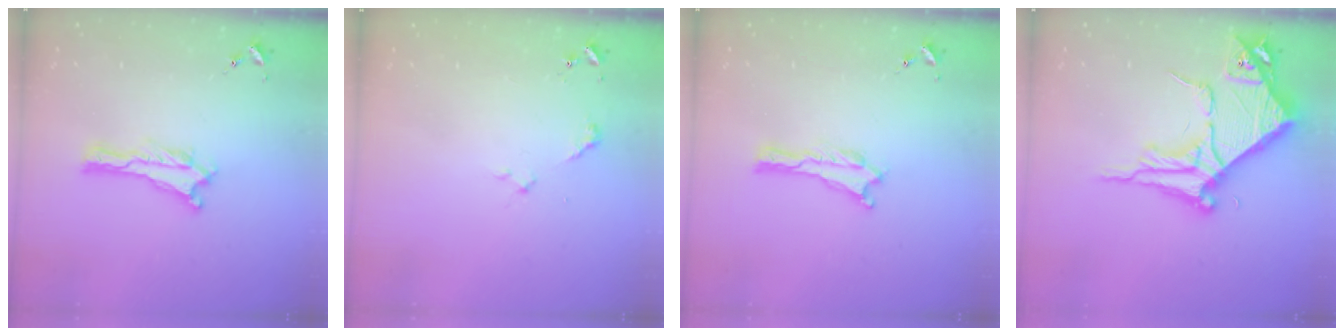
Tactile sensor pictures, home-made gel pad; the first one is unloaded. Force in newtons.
{"total": 2.4, "press": 2.3, "slide": 0.3}
{"total": 0.0}
{"total": 8.4, "press": 8.4, "slide": 0.9}